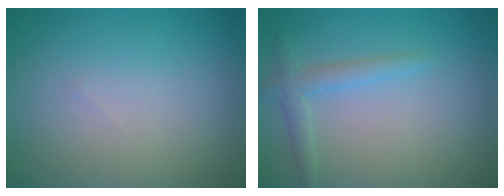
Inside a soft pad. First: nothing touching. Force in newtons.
{"total": 2.0, "press": 2.0, "slide": 0.1}